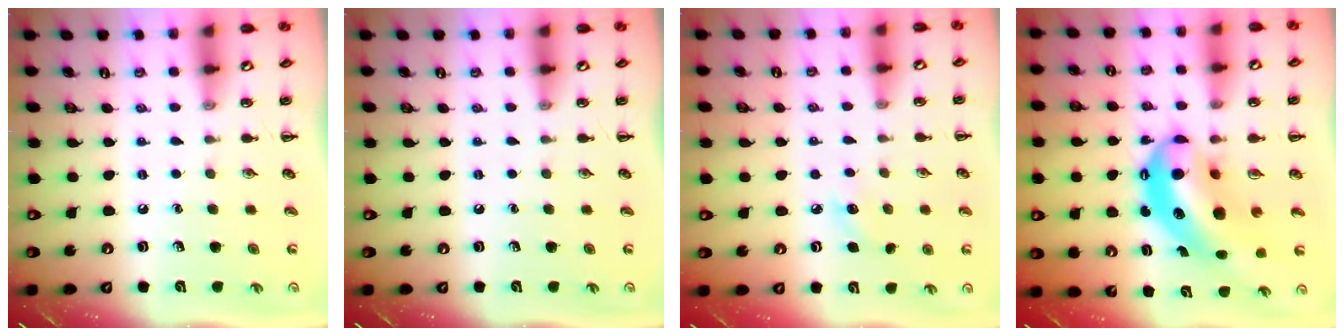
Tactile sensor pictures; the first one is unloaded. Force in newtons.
{"total": 0.0}
{"total": 6.3, "press": 6.0, "slide": 1.9}
{"total": 12.8, "press": 12.4, "slide": 3.1}